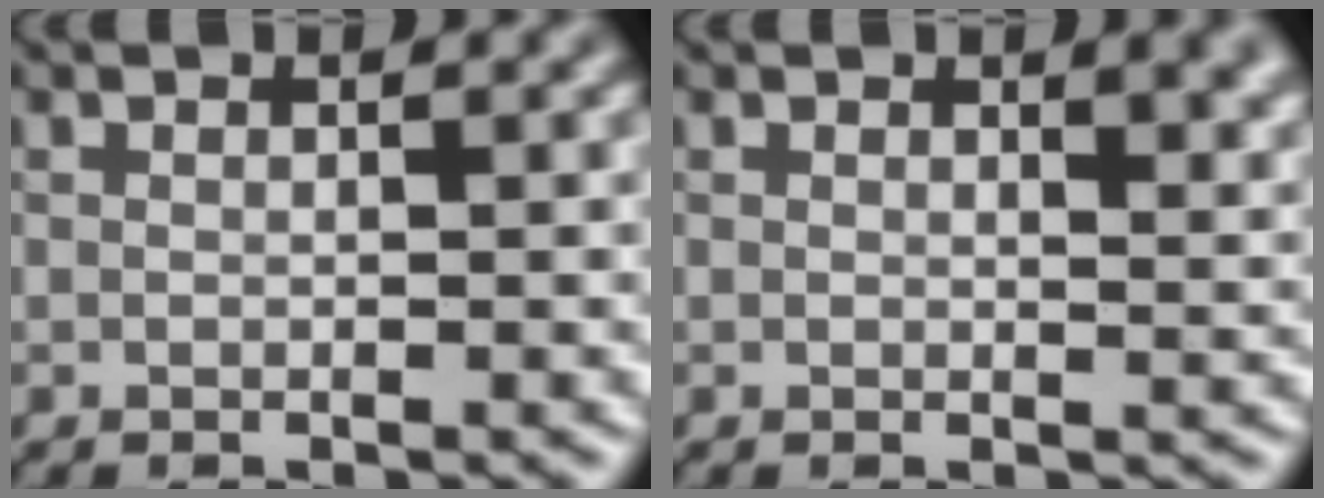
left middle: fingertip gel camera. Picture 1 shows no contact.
{"total": 2.7, "force": [1.5, 1.0, 2.0], "torque": [-0.018, 0.000, 0.023]}